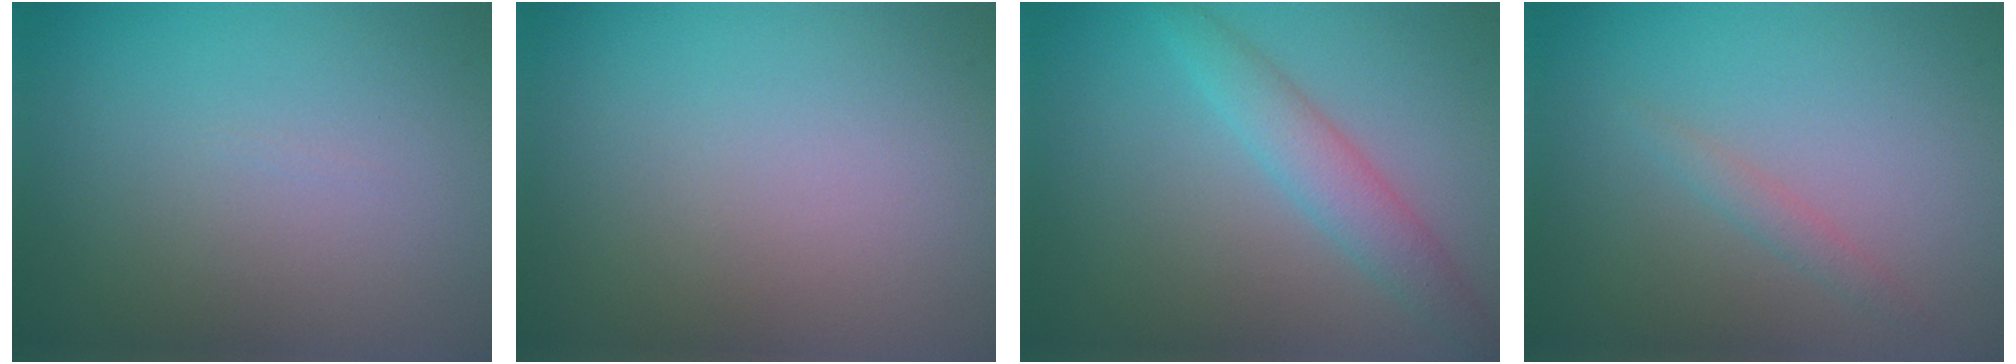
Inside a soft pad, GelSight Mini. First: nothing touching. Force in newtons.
{"total": 0.0}
{"total": 3.0, "press": 3.0, "slide": 0.1}
{"total": 1.1, "press": 1.1, "slide": 0.2}